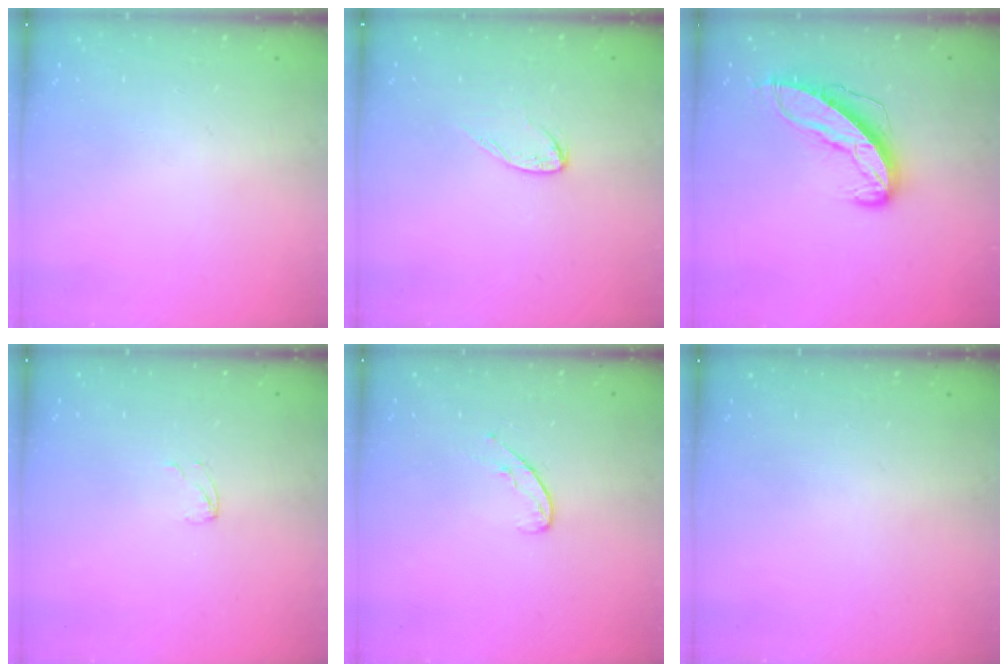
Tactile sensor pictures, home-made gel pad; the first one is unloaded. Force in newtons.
{"total": 6.1, "press": 6.1, "slide": 0.4}
{"total": 9.8, "press": 9.8, "slide": 0.5}
{"total": 2.9, "press": 2.9, "slide": 0.2}
{"total": 6.4, "press": 6.4, "slide": 0.6}
{"total": 0.0}